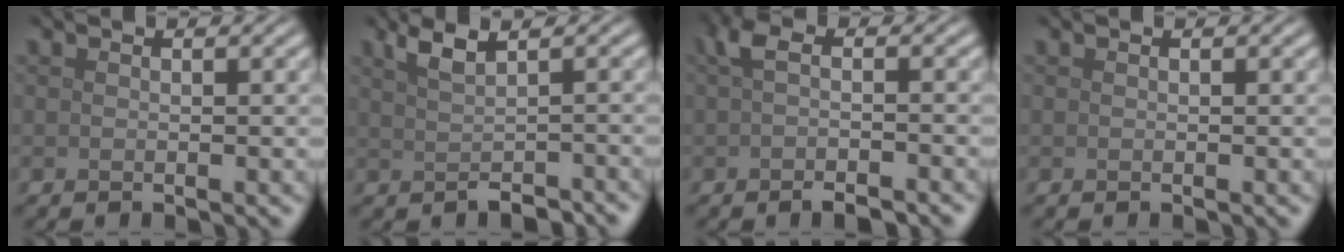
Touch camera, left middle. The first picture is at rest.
{"total": 2.4, "force": [0.6, 0.9, 2.1], "torque": [-0.037, -0.002, 0.017]}
{"total": 3.4, "force": [-1.0, 1.2, 3.0], "torque": [-0.056, -0.005, -0.017]}
{"total": 0.0}